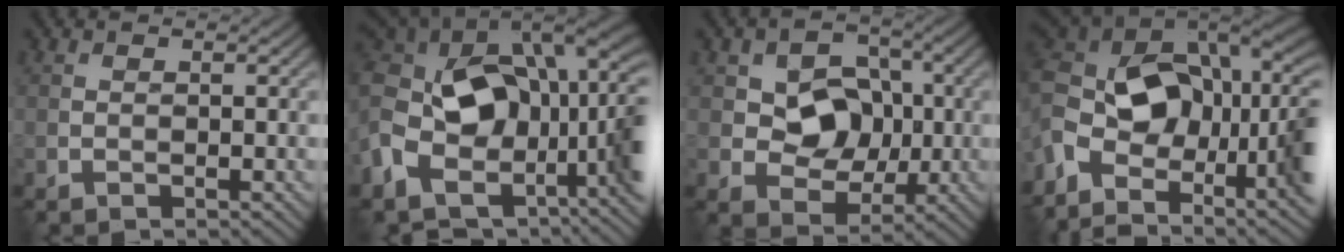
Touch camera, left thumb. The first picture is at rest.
{"total": 17.9, "force": [-3.8, 12.5, 12.3], "torque": [-0.267, -0.010, -0.077]}
{"total": 7.5, "force": [0.3, 6.0, 4.5], "torque": [-0.086, -0.002, -0.005]}
{"total": 16.6, "force": [-3.2, 9.9, 13.0], "torque": [-0.272, 0.004, -0.066]}